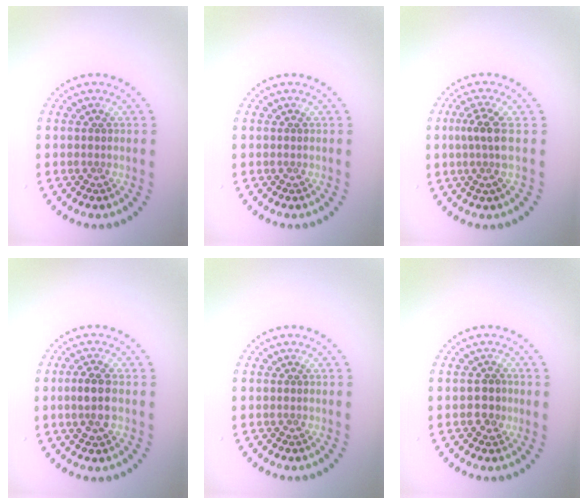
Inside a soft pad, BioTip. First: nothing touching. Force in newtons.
{"total": 0.0}
{"total": 2.7, "press": 2.0, "slide": 1.8}
{"total": 2.9, "press": 2.8, "slide": 0.5}
{"total": 0.0}
{"total": 1.9, "press": 1.8, "slide": 0.7}